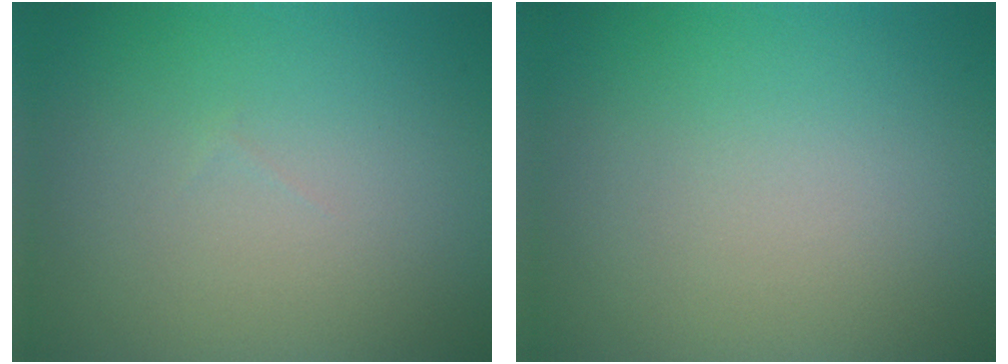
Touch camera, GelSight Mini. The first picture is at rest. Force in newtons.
{"total": 0.0}